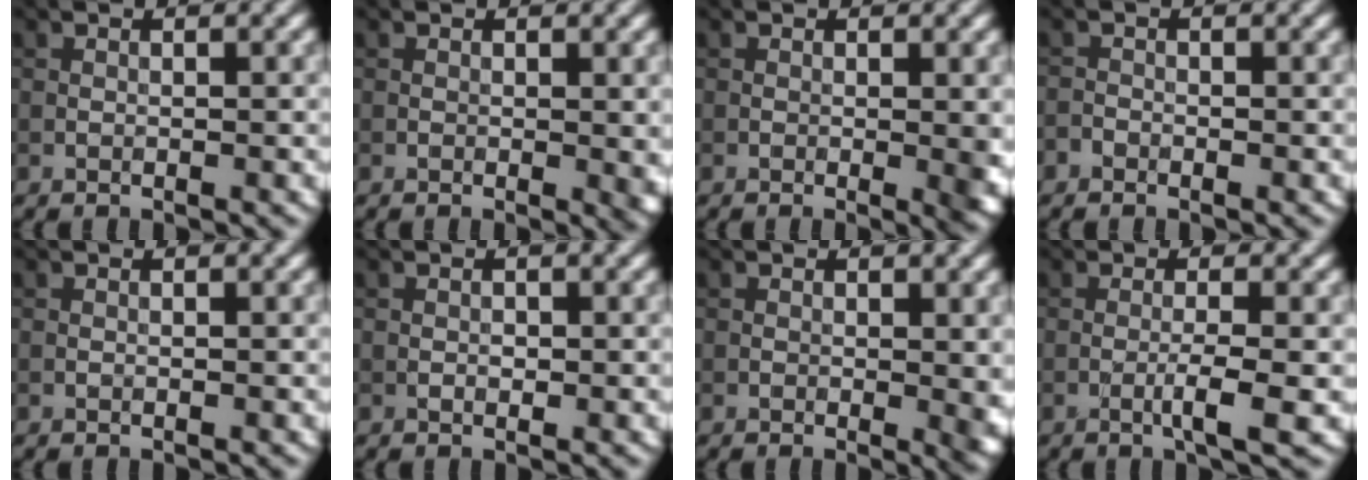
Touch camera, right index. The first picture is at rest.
{"total": 1.4, "force": [0.3, 0.6, 1.3], "torque": [-0.013, -0.003, 0.007]}
{"total": 2.0, "force": [0.1, 0.4, 2.0], "torque": [-0.025, -0.006, 0.006]}
{"total": 0.8, "force": [-0.7, 0.4, -0.2], "torque": [0.004, 0.002, -0.014]}
{"total": 0.0}
{"total": 0.7, "force": [0.1, 0.6, 0.3], "torque": [-0.006, -0.001, 0.003]}
{"total": 2.1, "force": [0.3, 0.8, 1.9], "torque": [-0.021, -0.004, 0.008]}
{"total": 2.3, "force": [-0.6, 0.2, 2.2], "torque": [-0.039, 0.000, -0.015]}